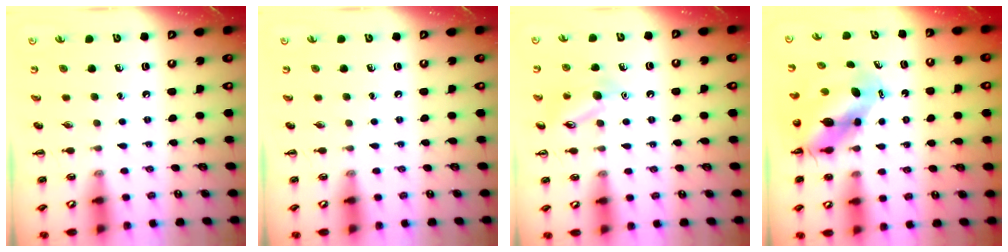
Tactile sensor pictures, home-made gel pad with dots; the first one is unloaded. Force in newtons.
{"total": 0.0}
{"total": 10.6, "press": 10.6, "slide": 0.9}
{"total": 8.8, "press": 8.5, "slide": 2.4}